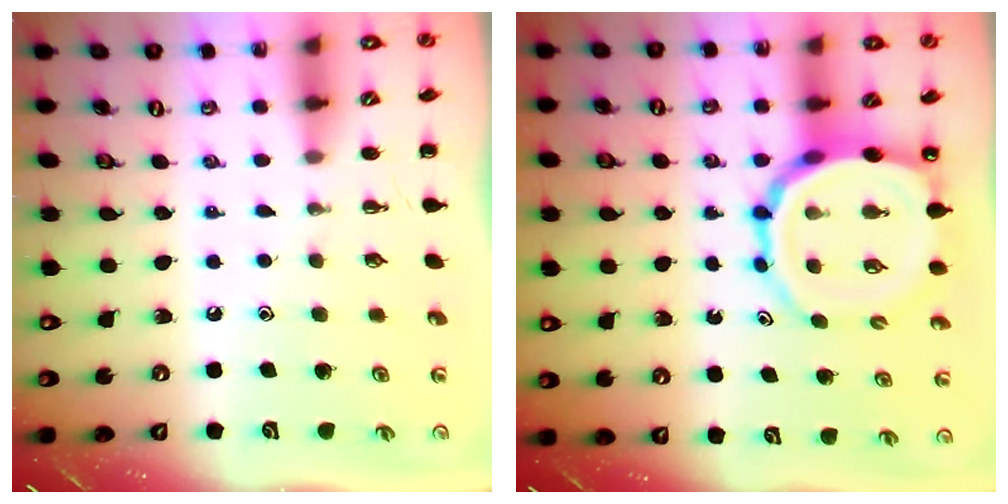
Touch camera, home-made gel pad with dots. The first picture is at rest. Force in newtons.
{"total": 12.8, "press": 12.3, "slide": 3.5}